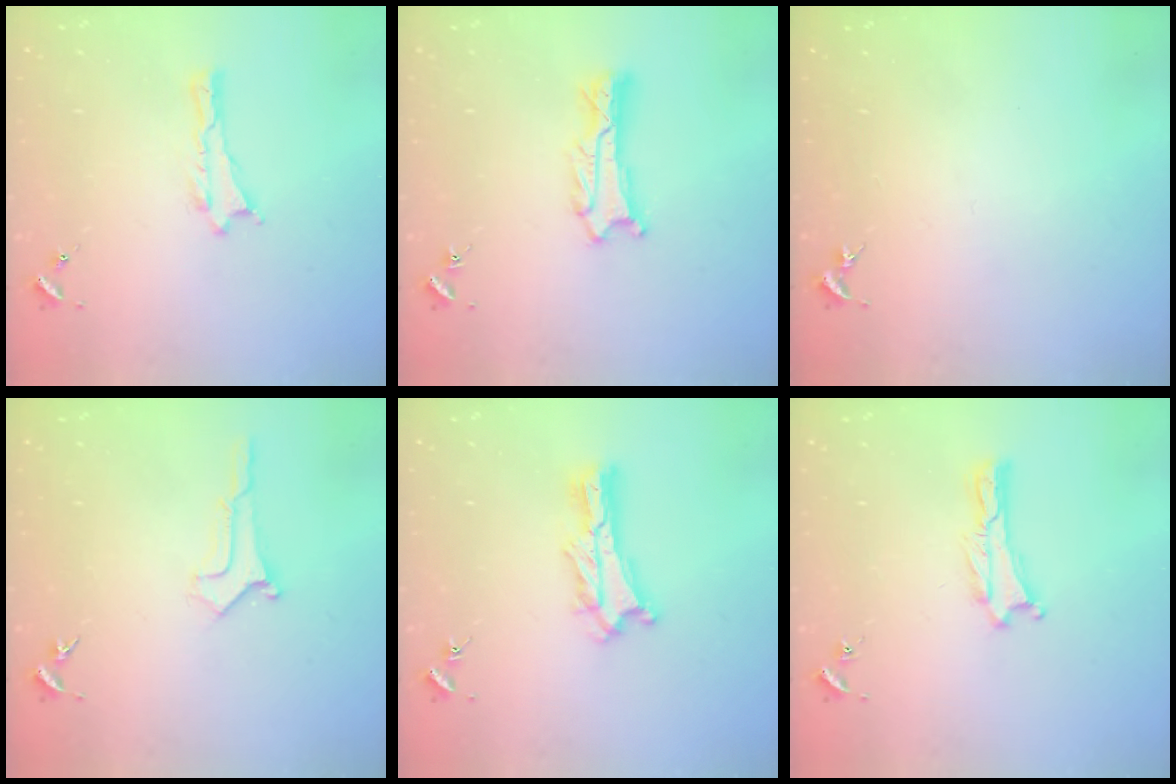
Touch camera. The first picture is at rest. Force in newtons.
{"total": 1.2, "press": 1.2, "slide": 0.1}
{"total": 0.0}
{"total": 0.6, "press": 0.6, "slide": 0.1}
{"total": 3.5, "press": 3.5, "slide": 0.3}
{"total": 0.0}